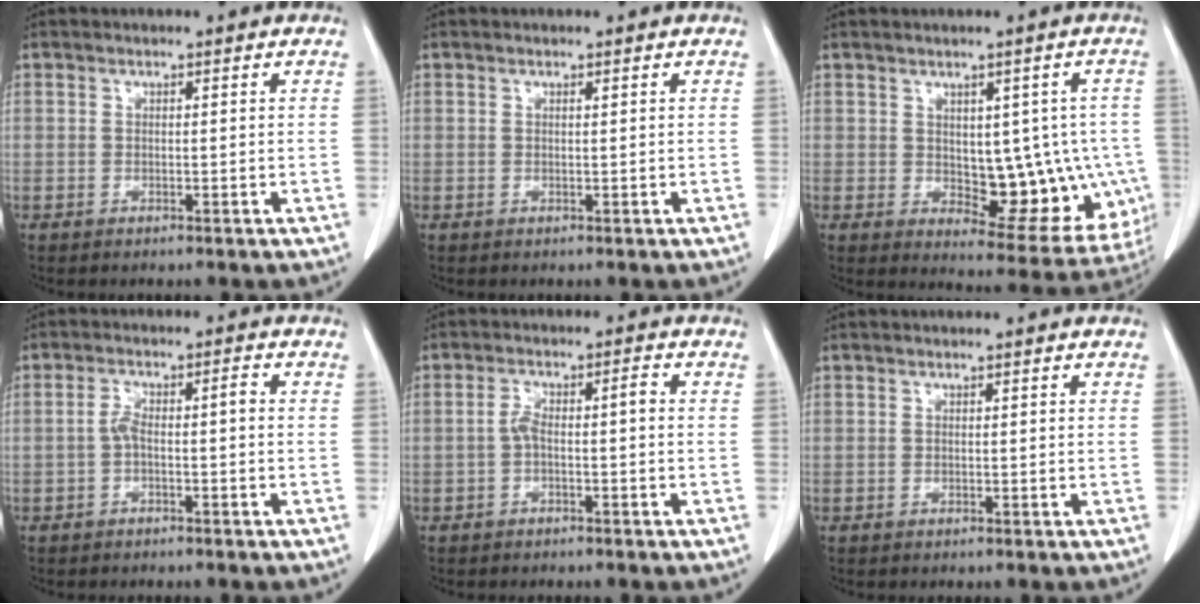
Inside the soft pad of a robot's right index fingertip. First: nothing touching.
{"total": 0.0}
{"total": 12.6, "force": [-0.6, 6.6, 10.7], "torque": [-0.110, 0.010, 0.017]}
{"total": 3.4, "force": [-0.7, 1.0, 3.2], "torque": [-0.062, 0.019, -0.009]}
{"total": 3.6, "force": [-0.6, 1.0, 3.4], "torque": [-0.066, 0.021, -0.007]}
{"total": 0.0}